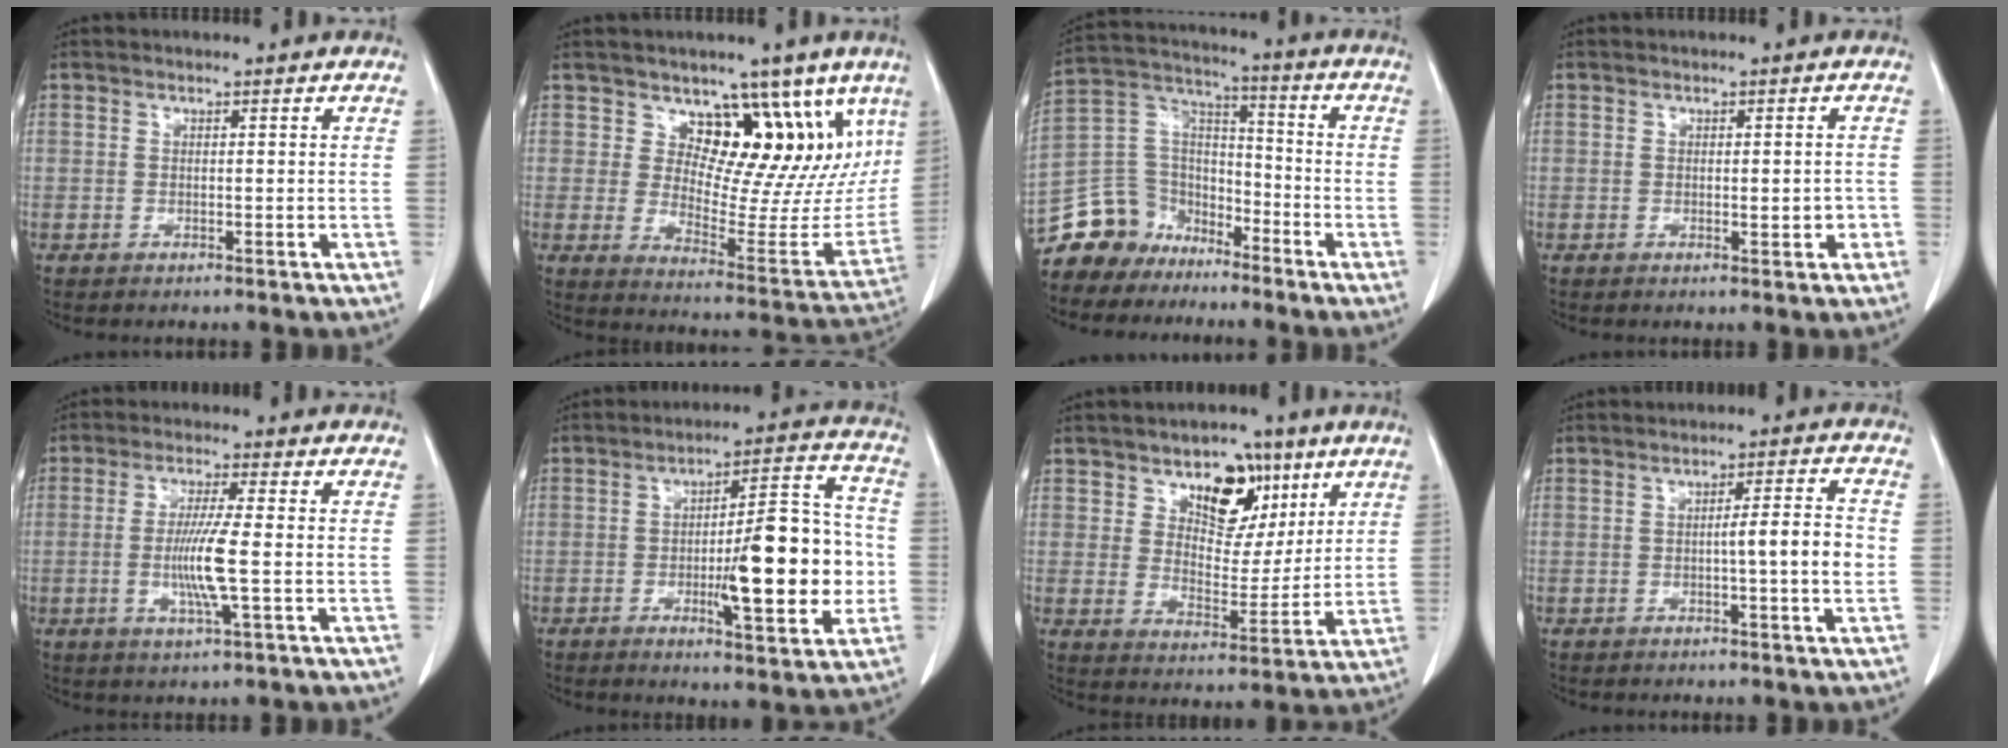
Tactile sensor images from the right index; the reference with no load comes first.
{"total": 14.4, "force": [8.8, 8.0, 8.1], "torque": [-0.087, -0.009, 0.129]}
{"total": 11.1, "force": [-8.6, 7.1, 0.2], "torque": [-0.010, 0.071, -0.160]}
{"total": 2.1, "force": [-0.4, 0.8, 1.9], "torque": [-0.025, 0.000, -0.001]}
{"total": 7.1, "force": [-1.1, -0.4, 7.0], "torque": [-0.138, -0.011, -0.021]}
{"total": 15.4, "force": [-2.4, 3.3, 14.8], "torque": [-0.214, 0.017, -0.031]}
{"total": 10.0, "force": [5.5, 6.0, 5.8], "torque": [-0.081, 0.008, 0.091]}
{"total": 5.7, "force": [-0.8, -0.2, 5.6], "torque": [-0.080, 0.006, -0.013]}